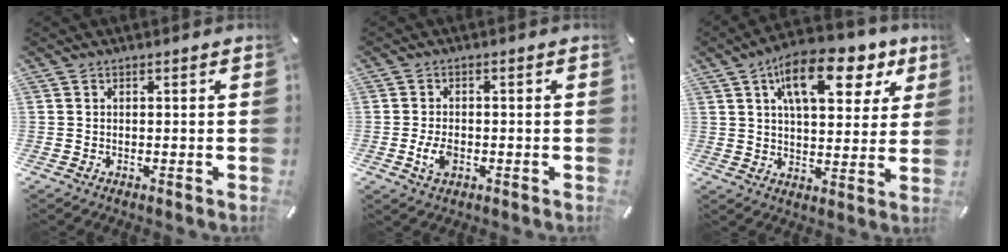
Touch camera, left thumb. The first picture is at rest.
{"total": 4.3, "force": [-1.2, 2.7, 3.2], "torque": [-0.081, -0.002, -0.026]}
{"total": 15.8, "force": [7.9, 7.8, 11.2], "torque": [-0.162, -0.026, 0.129]}